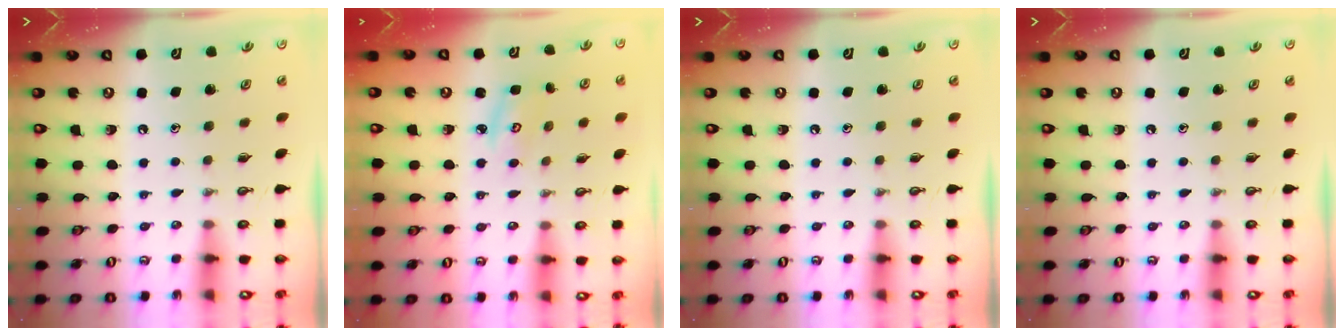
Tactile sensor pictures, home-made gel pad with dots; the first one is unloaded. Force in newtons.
{"total": 4.3, "press": 4.3, "slide": 0.4}
{"total": 0.0}
{"total": 0.0}